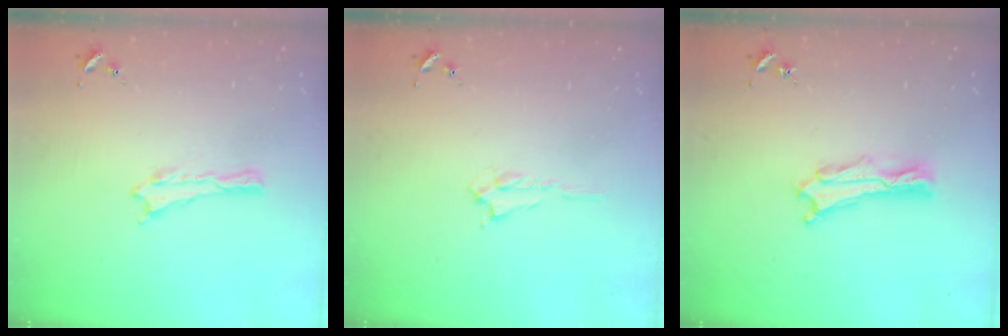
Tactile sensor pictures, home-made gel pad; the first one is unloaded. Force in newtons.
{"total": 0.7, "press": 0.6, "slide": 0.2}
{"total": 2.4, "press": 2.4, "slide": 0.3}